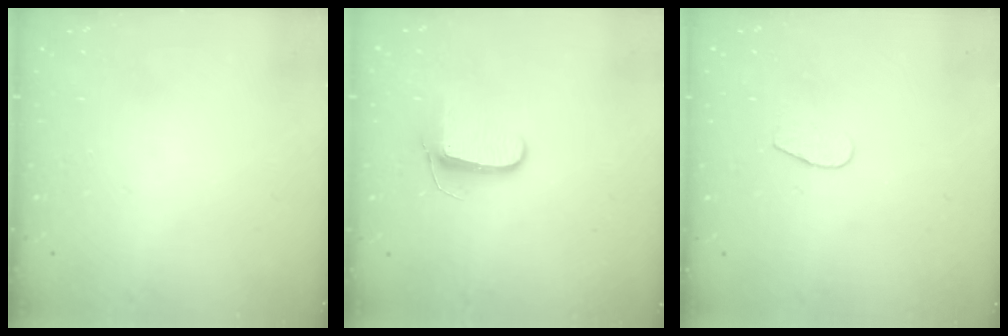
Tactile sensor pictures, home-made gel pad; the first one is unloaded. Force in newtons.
{"total": 7.8, "press": 7.7, "slide": 1.1}
{"total": 4.6, "press": 4.6, "slide": 0.4}